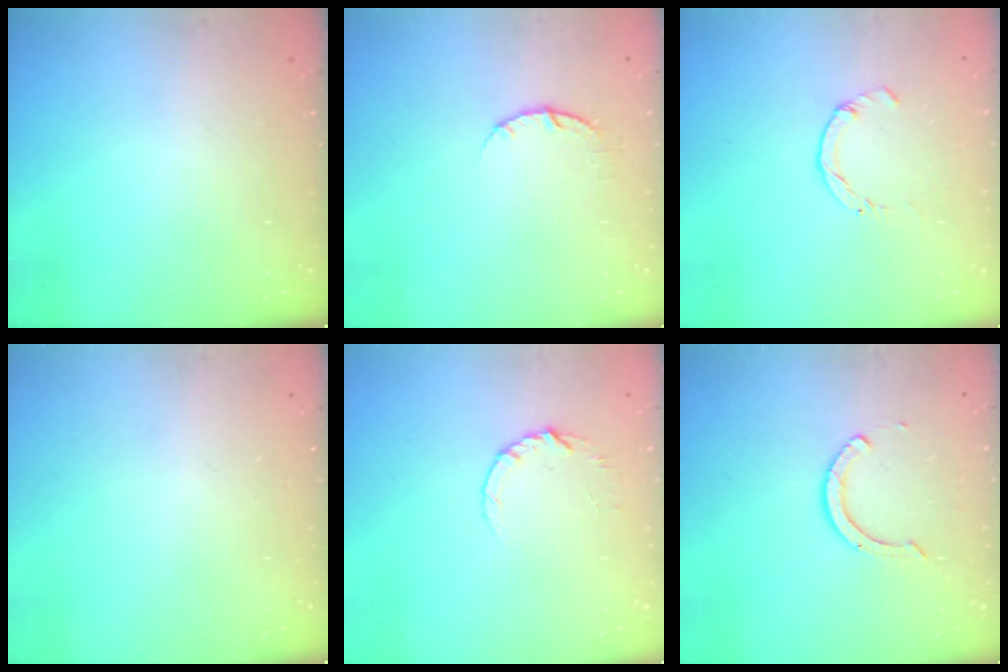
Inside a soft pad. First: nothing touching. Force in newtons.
{"total": 3.7, "press": 3.7, "slide": 0.6}
{"total": 0.0}
{"total": 0.0}
{"total": 4.8, "press": 4.8, "slide": 0.5}
{"total": 6.0, "press": 6.0, "slide": 0.5}